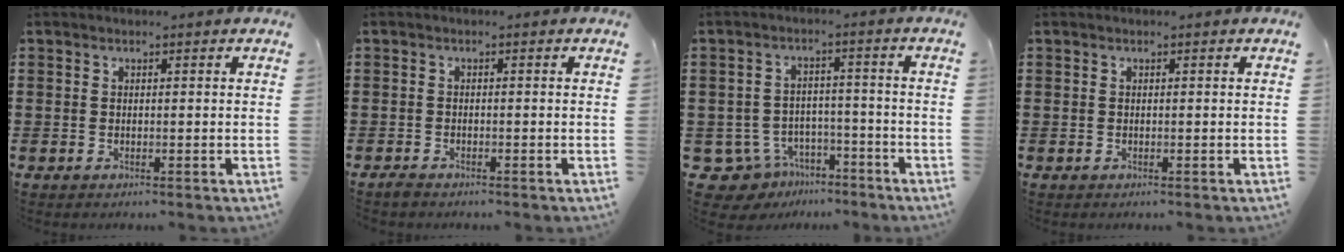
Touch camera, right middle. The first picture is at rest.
{"total": 0.9, "force": [-0.9, 0.3, 0.2], "torque": [-0.007, -0.003, -0.018]}
{"total": 6.0, "force": [-5.0, 3.1, 1.0], "torque": [-0.053, 0.008, -0.104]}
{"total": 0.0}